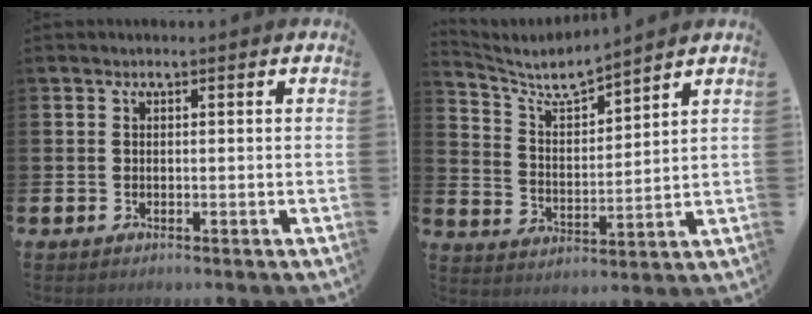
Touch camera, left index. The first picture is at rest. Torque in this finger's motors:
{"motor_torque": [-0.09, -0.09, 0.00, 0.03]}